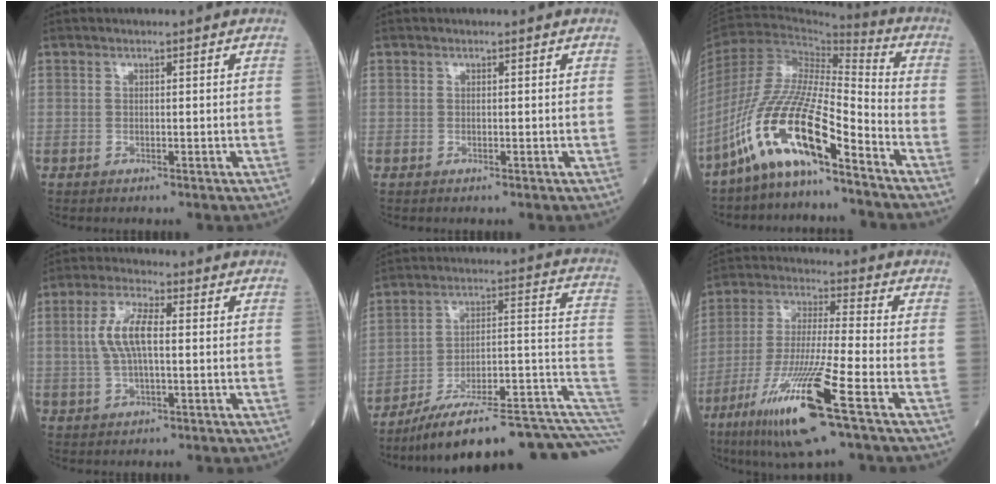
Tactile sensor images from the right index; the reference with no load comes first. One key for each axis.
{"total": 0.0}
{"total": 15.7, "fx": -10.2, "fy": 2.4, "fz": 11.7, "tx": -0.238, "ty": -0.002, "tz": -0.193}
{"total": 6.9, "fx": 0.6, "fy": 2.1, "fz": 6.6, "tx": -0.145, "ty": 0.011, "tz": 0.012}
{"total": 23.8, "fx": -17.8, "fy": 2.7, "fz": 15.6, "tx": -0.139, "ty": 0.050, "tz": -0.262}
{"total": 16.4, "fx": -8.1, "fy": 0.0, "fz": 14.2, "tx": -0.295, "ty": -0.037, "tz": -0.152}